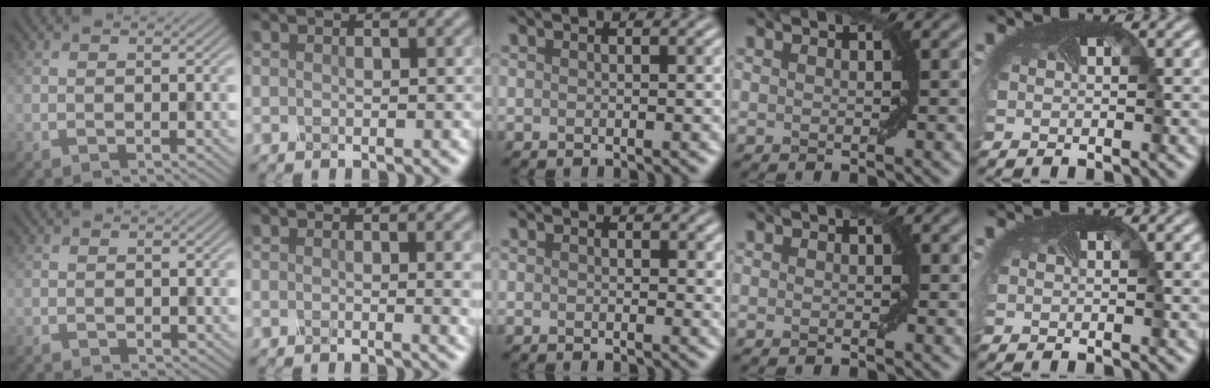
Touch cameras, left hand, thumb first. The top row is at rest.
{"thumb": {"total": 0.6, "force": [0.4, 0.4, 0.1], "torque": [-0.002, -0.004, 0.009]}, "index": {"total": 2.8, "force": [0.2, 1.0, 2.6], "torque": [-0.022, 0.001, 0.000]}, "middle": {"total": 0.9, "force": [0.4, 0.6, 0.5], "torque": [-0.003, -0.001, 0.004]}}